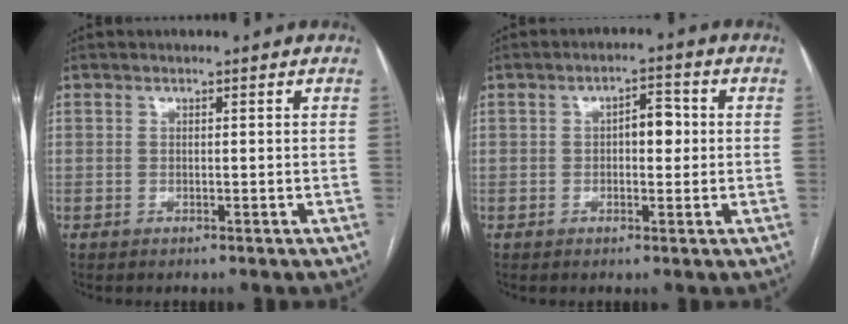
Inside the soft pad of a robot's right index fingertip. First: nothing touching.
{"total": 4.5, "force": [0.3, 2.2, 3.9], "torque": [-0.056, 0.014, 0.005]}